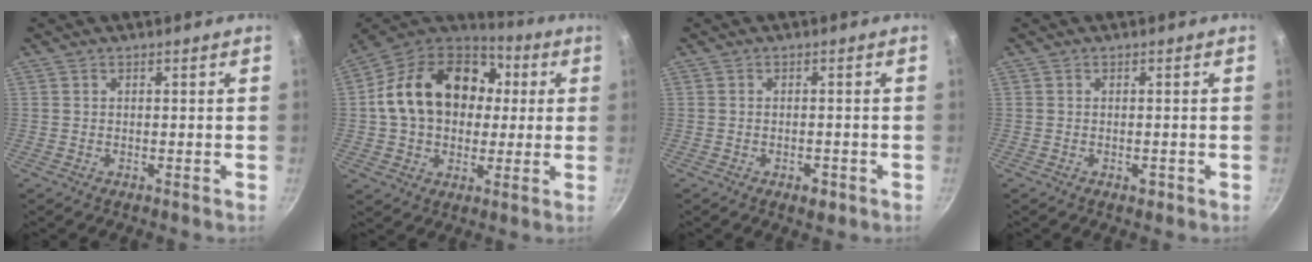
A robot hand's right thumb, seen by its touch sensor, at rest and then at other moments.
{"total": 22.9, "force": [3.5, 16.9, 15.0], "torque": [-0.242, 0.034, 0.055]}
{"total": 2.6, "force": [-1.3, 1.3, 1.8], "torque": [-0.025, 0.008, -0.015]}
{"total": 1.2, "force": [-0.6, 0.7, 0.9], "torque": [-0.014, 0.002, -0.007]}